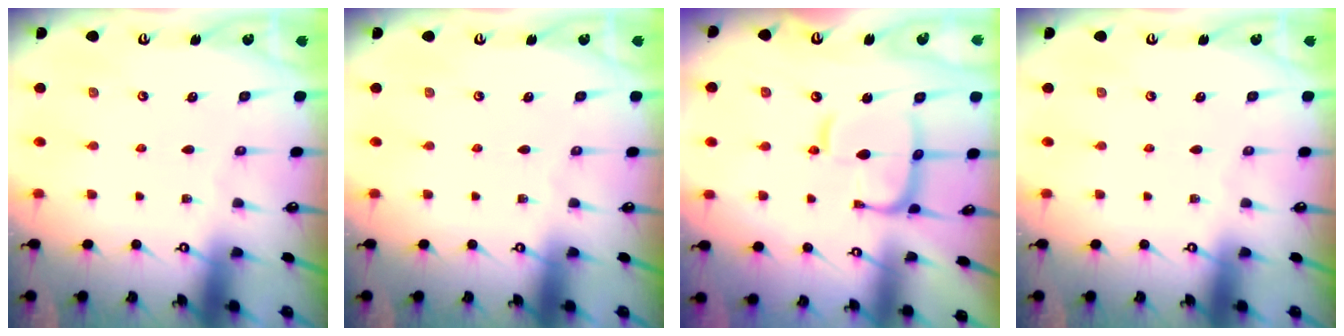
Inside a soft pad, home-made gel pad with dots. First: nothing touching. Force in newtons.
{"total": 0.0}
{"total": 8.4, "press": 8.3, "slide": 1.1}
{"total": 0.0}